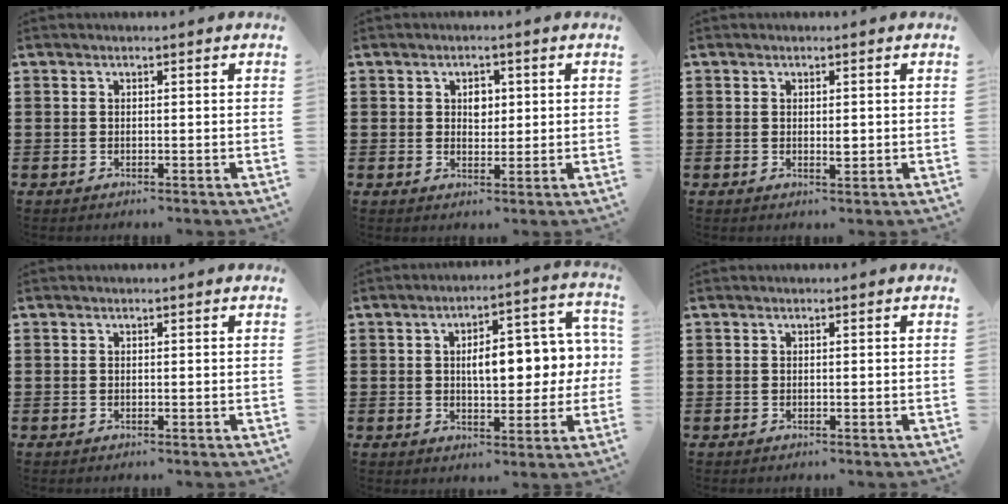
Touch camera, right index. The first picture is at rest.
{"total": 2.7, "force": [0.7, 1.8, 1.8], "torque": [-0.023, 0.003, 0.008]}
{"total": 1.5, "force": [0.1, 0.5, 1.4], "torque": [-0.026, 0.001, 0.001]}
{"total": 0.0}
{"total": 8.5, "force": [0.6, 4.0, 7.4], "torque": [-0.104, -0.007, -0.002]}
{"total": 0.0}